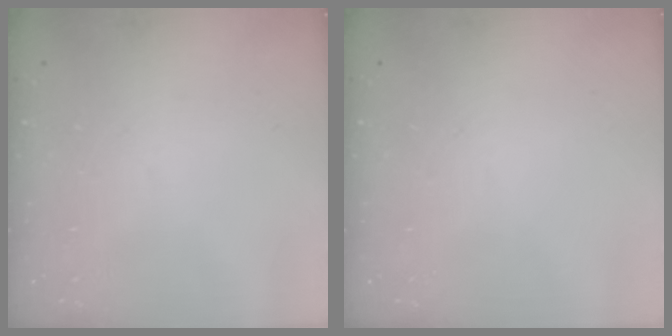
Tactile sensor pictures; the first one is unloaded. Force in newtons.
{"total": 0.0}